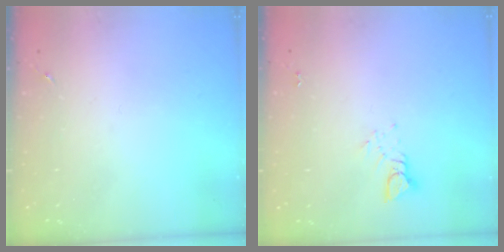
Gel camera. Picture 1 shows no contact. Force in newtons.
{"total": 3.9, "press": 3.8, "slide": 0.3}